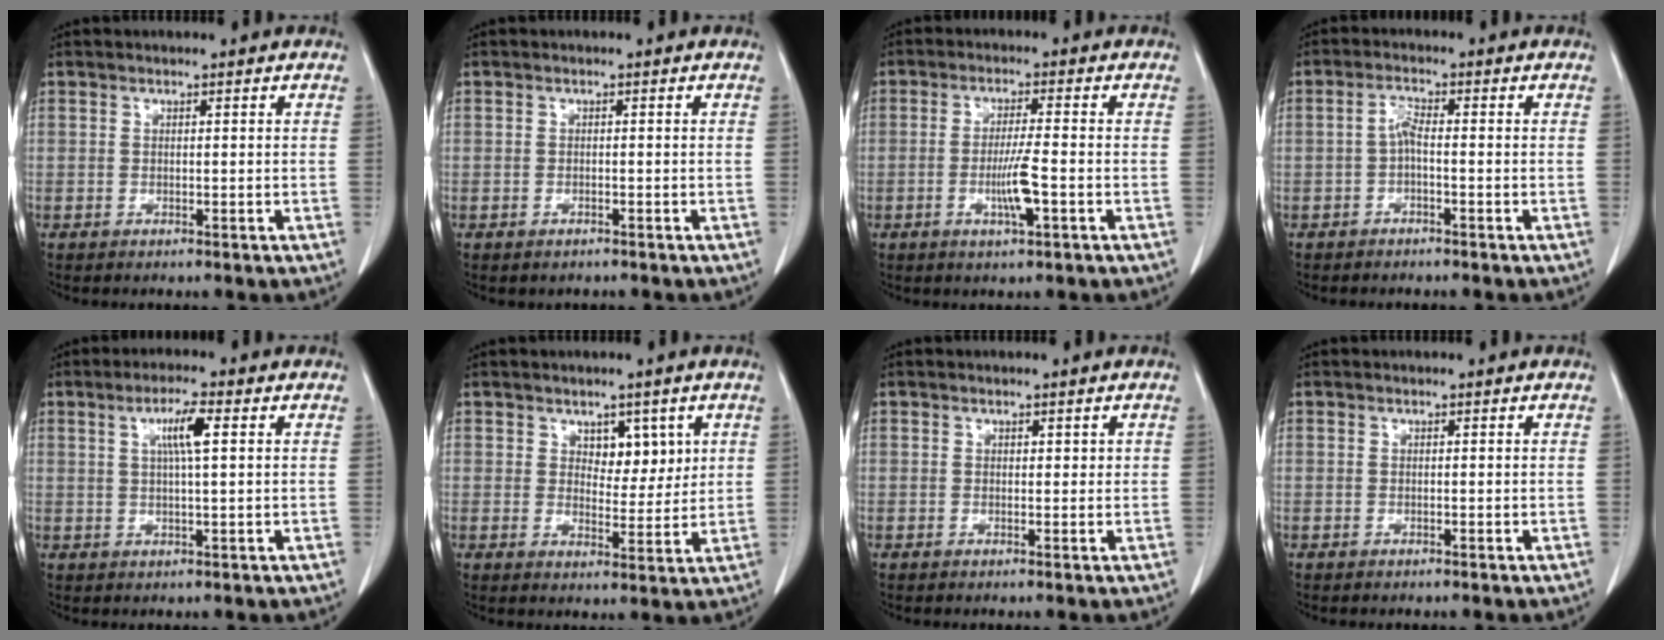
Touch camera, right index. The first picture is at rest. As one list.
[{"total": 0.7, "force": [-0.5, 0.4, 0.2], "torque": [-0.010, -0.001, -0.006]}, {"total": 5.3, "force": [-1.6, -0.1, 5.0], "torque": [-0.096, -0.009, -0.030]}, {"total": 2.3, "force": [-0.7, 0.5, 2.2], "torque": [-0.043, 0.007, -0.014]}, {"total": 4.8, "force": [1.5, 0.2, 4.6], "torque": [-0.083, 0.003, 0.026]}, {"total": 4.7, "force": [2.2, 2.7, 3.2], "torque": [-0.037, -0.001, 0.036]}, {"total": 0.9, "force": [0.4, 0.6, 0.5], "torque": [0.000, 0.001, 0.004]}, {"total": 0.0}]